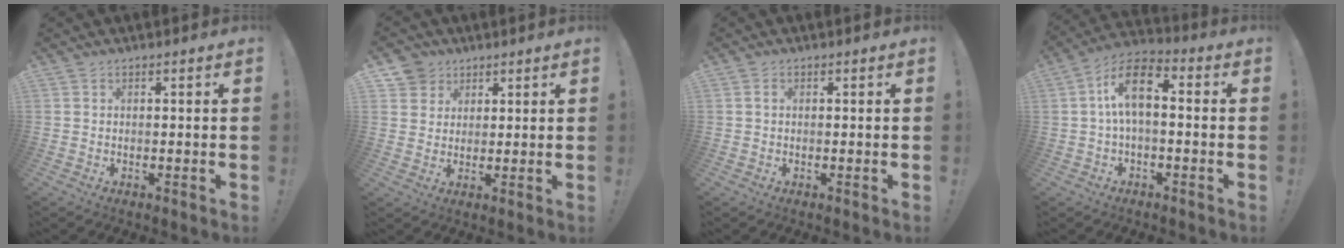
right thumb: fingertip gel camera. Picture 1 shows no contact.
{"total": 5.9, "force": [3.4, 4.8, 0.4], "torque": [-0.008, -0.021, 0.068]}
{"total": 0.0}
{"total": 11.1, "force": [1.1, 5.6, 9.5], "torque": [-0.175, 0.014, 0.021]}